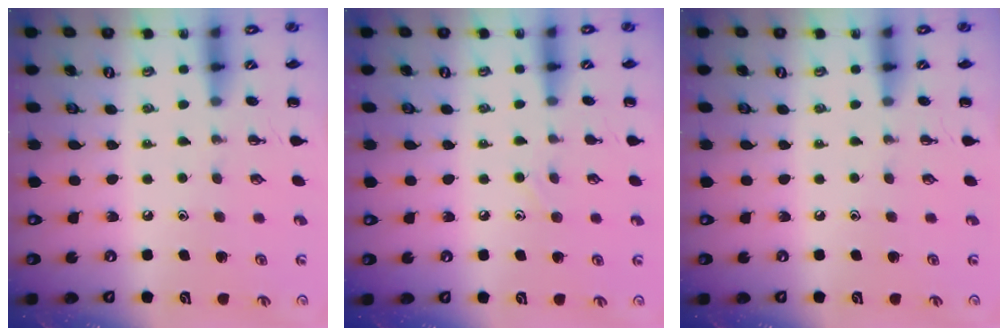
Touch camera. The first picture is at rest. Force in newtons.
{"total": 6.2, "press": 5.9, "slide": 2.0}
{"total": 0.0}